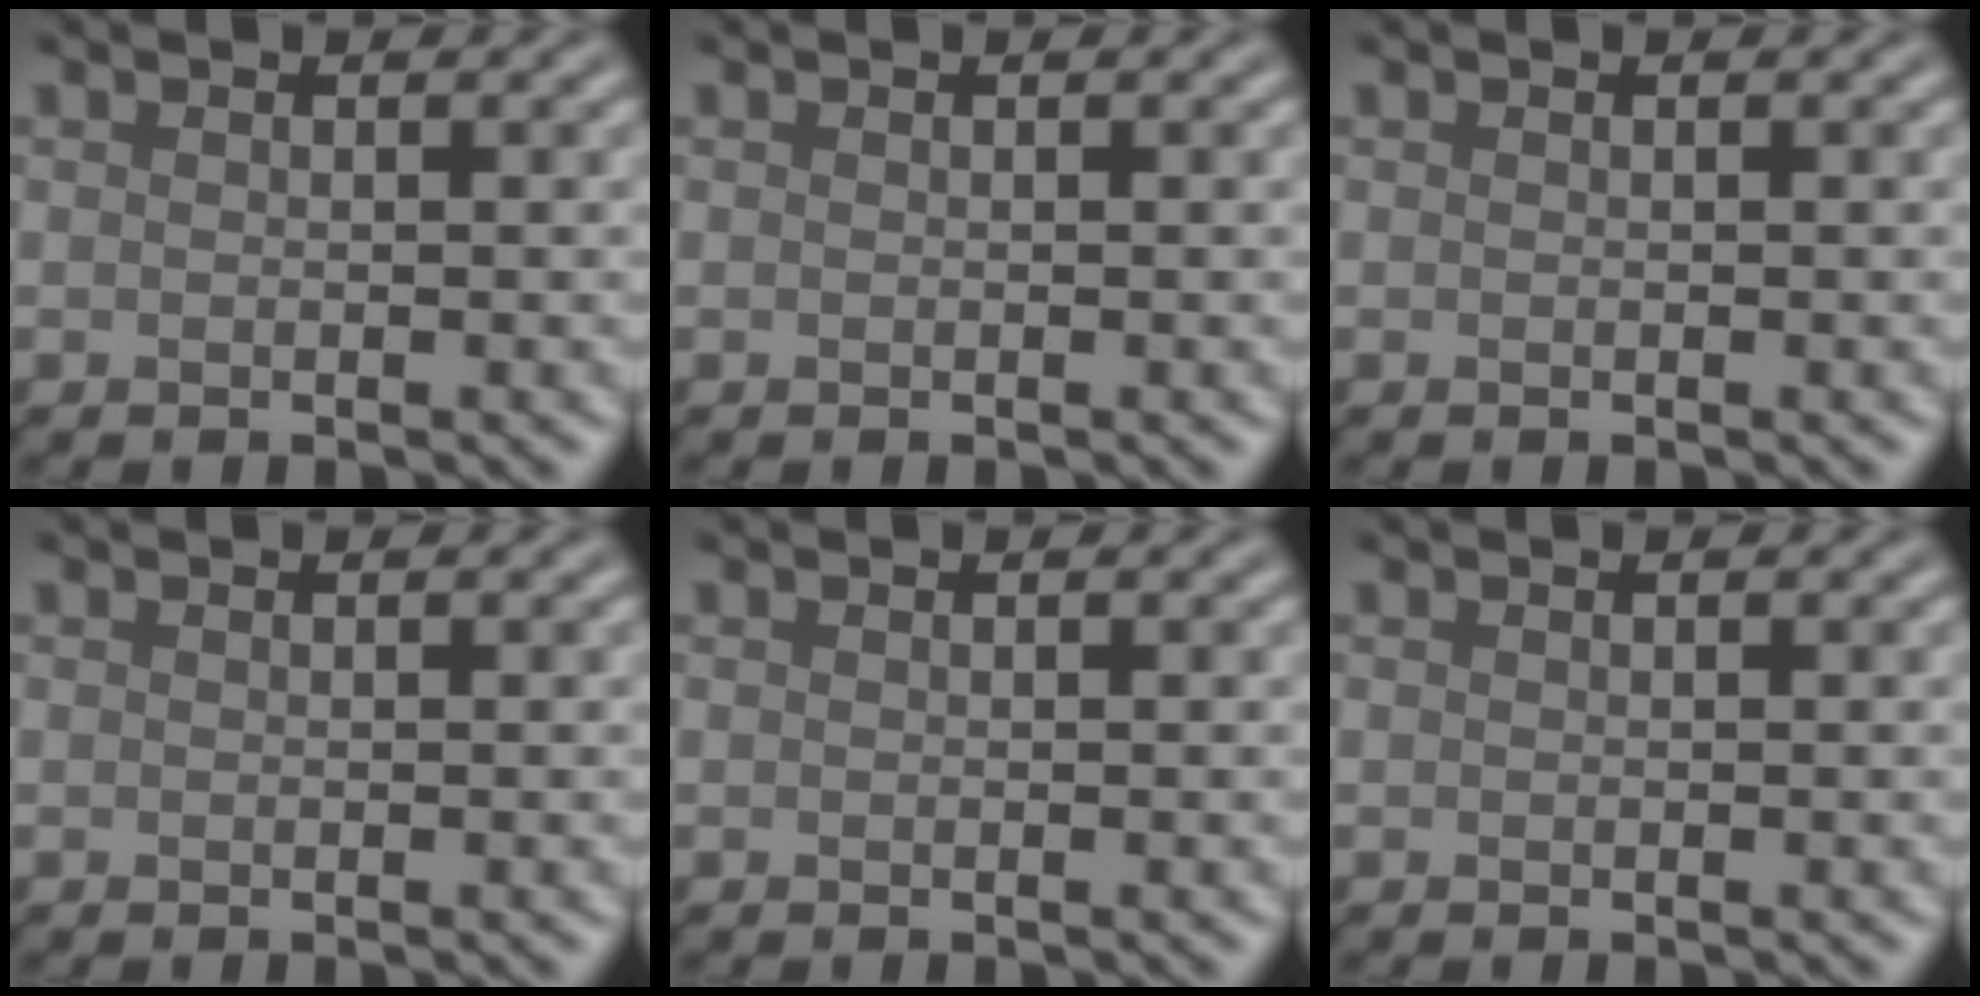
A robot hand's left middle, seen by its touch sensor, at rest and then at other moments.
{"total": 0.0}
{"total": 0.0}
{"total": 0.0}
{"total": 0.0}
{"total": 0.0}